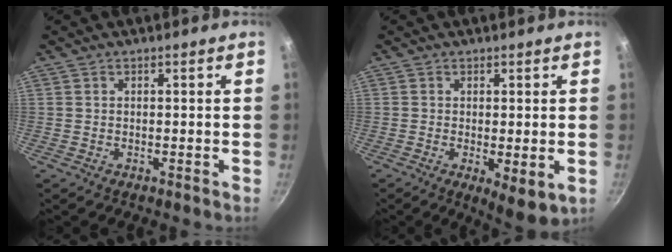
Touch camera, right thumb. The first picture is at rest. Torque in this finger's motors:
{"motor_torque": [0.00, 0.09, -0.07, -0.08, 0.03]}